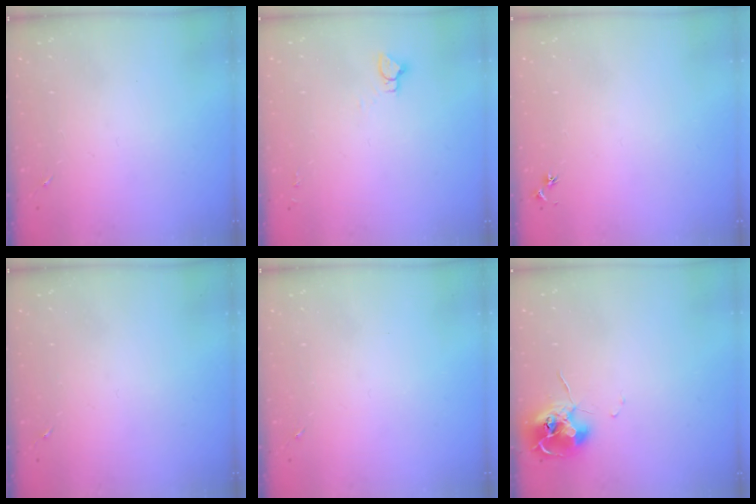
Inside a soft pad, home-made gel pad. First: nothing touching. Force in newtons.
{"total": 3.3, "press": 3.3, "slide": 0.2}
{"total": 3.0, "press": 2.9, "slide": 0.4}
{"total": 0.0}
{"total": 0.0}
{"total": 10.4, "press": 10.4, "slide": 0.9}